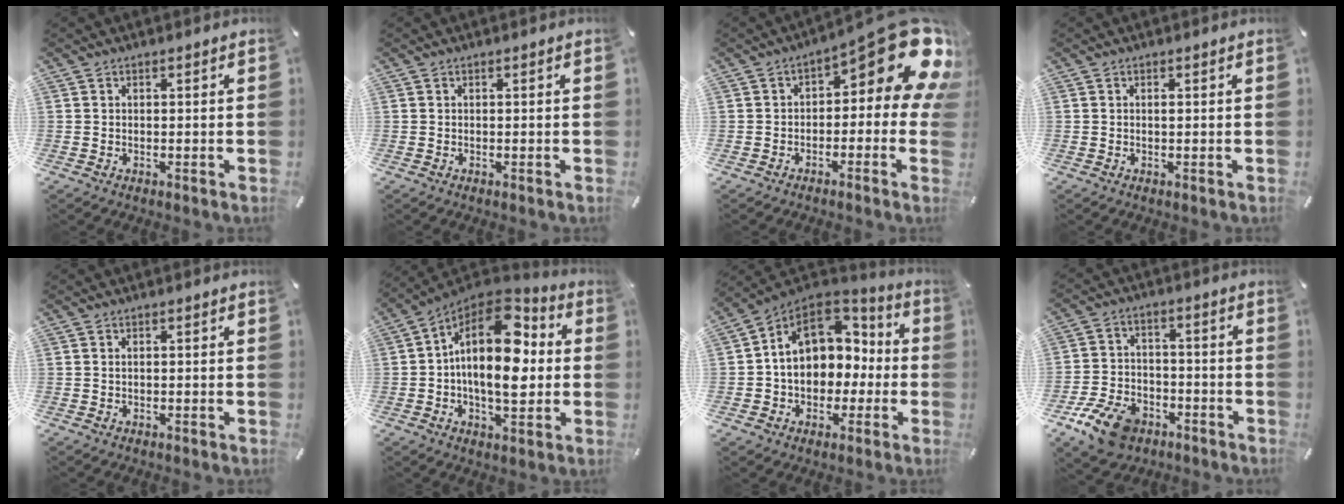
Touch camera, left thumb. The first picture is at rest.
{"total": 0.0}
{"total": 15.5, "force": [7.1, 6.0, 12.4], "torque": [-0.157, -0.058, 0.114]}
{"total": 0.5, "force": [0.1, 0.1, 0.5], "torque": [-0.011, -0.002, 0.001]}
{"total": 0.6, "force": [-0.1, 0.3, 0.6], "torque": [-0.012, 0.000, -0.002]}
{"total": 19.2, "force": [2.0, 10.7, 15.8], "torque": [-0.281, -0.022, 0.028]}
{"total": 12.3, "force": [2.0, 10.4, 6.3], "torque": [-0.106, -0.009, 0.044]}
{"total": 11.1, "force": [-6.7, 7.1, 5.2], "torque": [-0.102, 0.047, -0.119]}